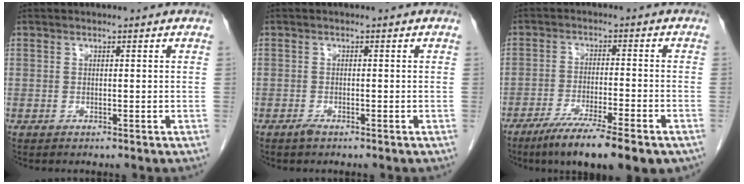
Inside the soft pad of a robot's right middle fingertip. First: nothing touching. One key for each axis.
{"total": 0.9, "fx": -0.8, "fy": 0.2, "fz": 0.5, "tx": -0.012, "ty": -0.001, "tz": -0.013}
{"total": 13.2, "fx": -9.4, "fy": 1.5, "fz": 9.2, "tx": -0.132, "ty": -0.028, "tz": -0.146}